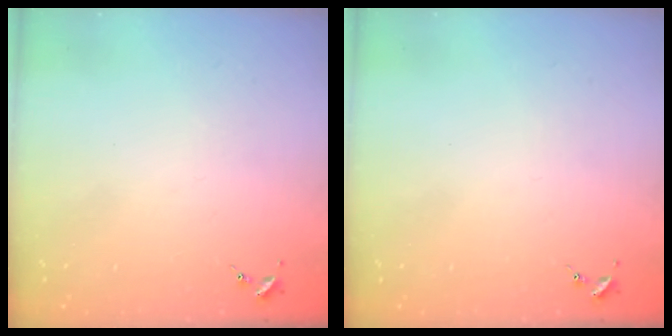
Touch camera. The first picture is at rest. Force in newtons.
{"total": 0.0}